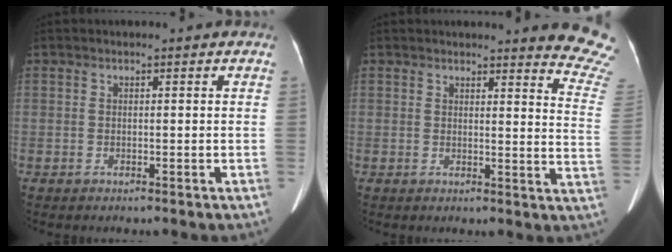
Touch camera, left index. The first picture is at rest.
{"total": 10.1, "force": [10.0, -0.1, 1.6], "torque": [0.010, -0.110, 0.074]}